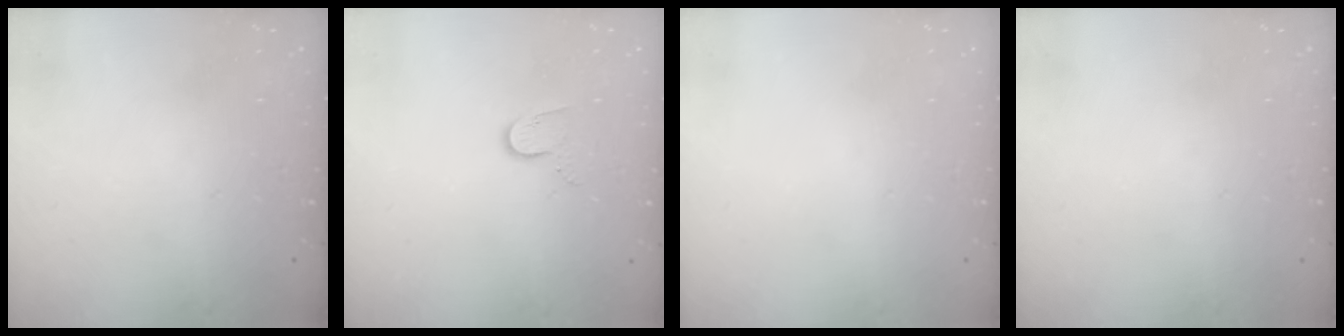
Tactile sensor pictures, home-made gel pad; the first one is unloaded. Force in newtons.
{"total": 6.4, "press": 6.3, "slide": 0.6}
{"total": 0.0}
{"total": 0.0}